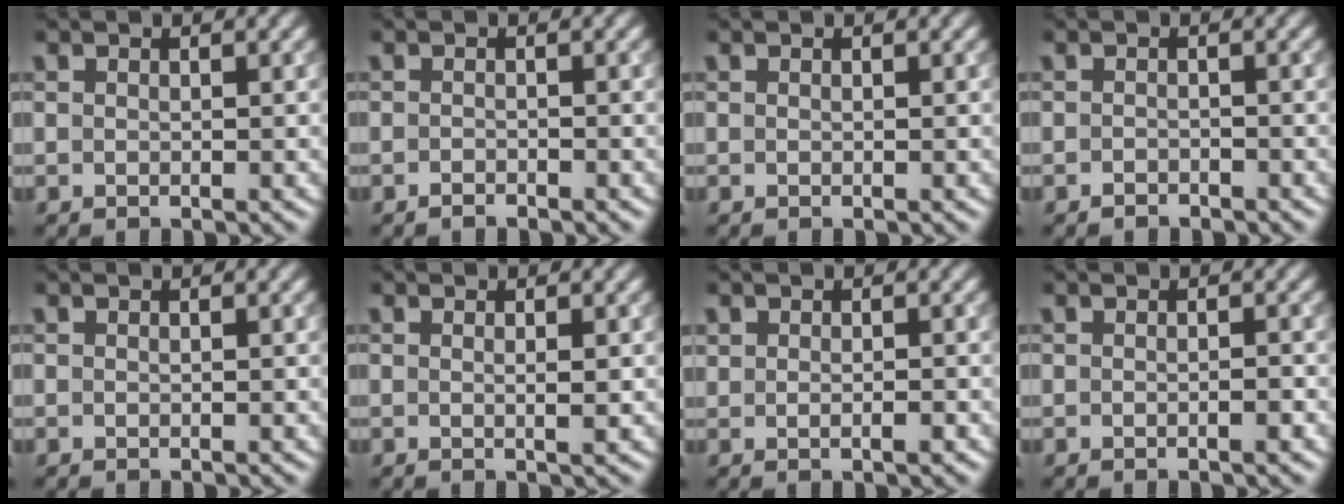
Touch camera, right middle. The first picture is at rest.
{"total": 0.7, "force": [-0.6, 0.1, 0.3], "torque": [-0.003, 0.001, -0.012]}
{"total": 0.0}
{"total": 0.8, "force": [-0.8, 0.3, 0.2], "torque": [-0.001, 0.000, -0.014]}
{"total": 0.0}
{"total": 1.0, "force": [0.1, 0.1, 0.9], "torque": [-0.012, 0.001, -0.001]}
{"total": 1.1, "force": [-0.1, 0.6, 1.0], "torque": [-0.018, -0.004, 0.003]}
{"total": 0.8, "force": [-0.4, 0.1, 0.8], "torque": [-0.010, 0.001, -0.006]}